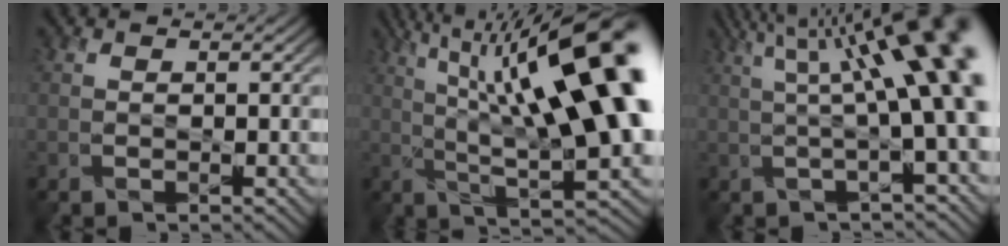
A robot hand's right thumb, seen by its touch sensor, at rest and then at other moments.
{"total": 19.5, "force": [5.3, 5.5, 17.9], "torque": [-0.284, 0.041, 0.093]}
{"total": 13.3, "force": [3.3, 3.1, 12.5], "torque": [-0.174, 0.014, 0.061]}